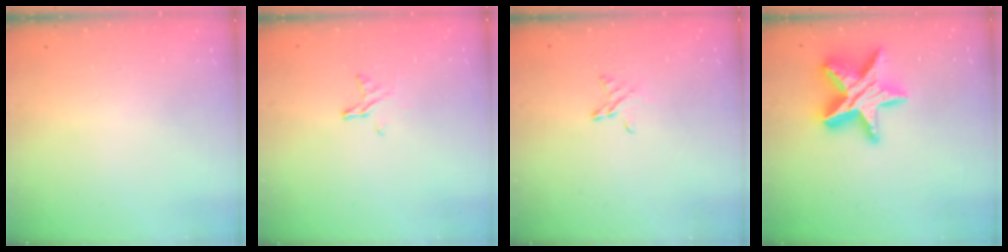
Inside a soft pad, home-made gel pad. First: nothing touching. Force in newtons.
{"total": 3.9, "press": 3.9, "slide": 0.4}
{"total": 4.1, "press": 4.1, "slide": 0.4}
{"total": 17.2, "press": 17.2, "slide": 1.5}